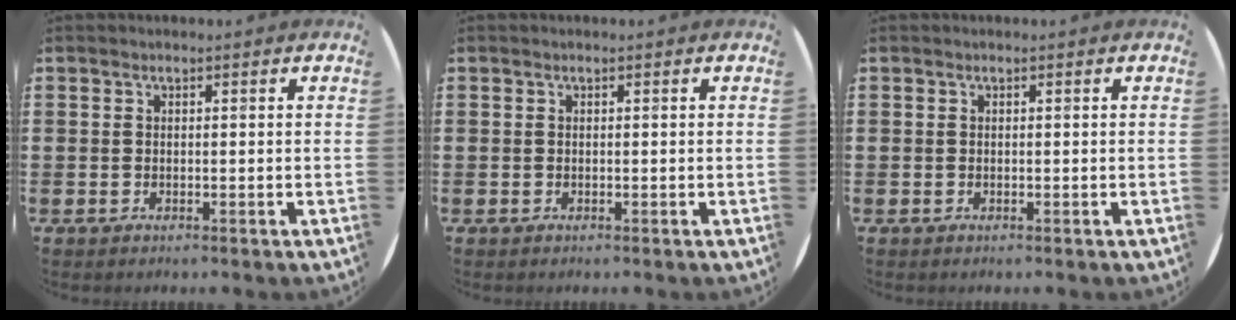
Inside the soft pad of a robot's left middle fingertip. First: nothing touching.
{"total": 0.0}
{"total": 0.0}